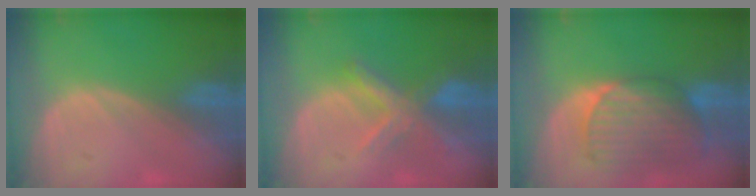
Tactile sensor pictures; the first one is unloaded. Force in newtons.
{"total": 7.1, "press": 6.2, "slide": 3.6}
{"total": 9.5, "press": 8.4, "slide": 4.4}